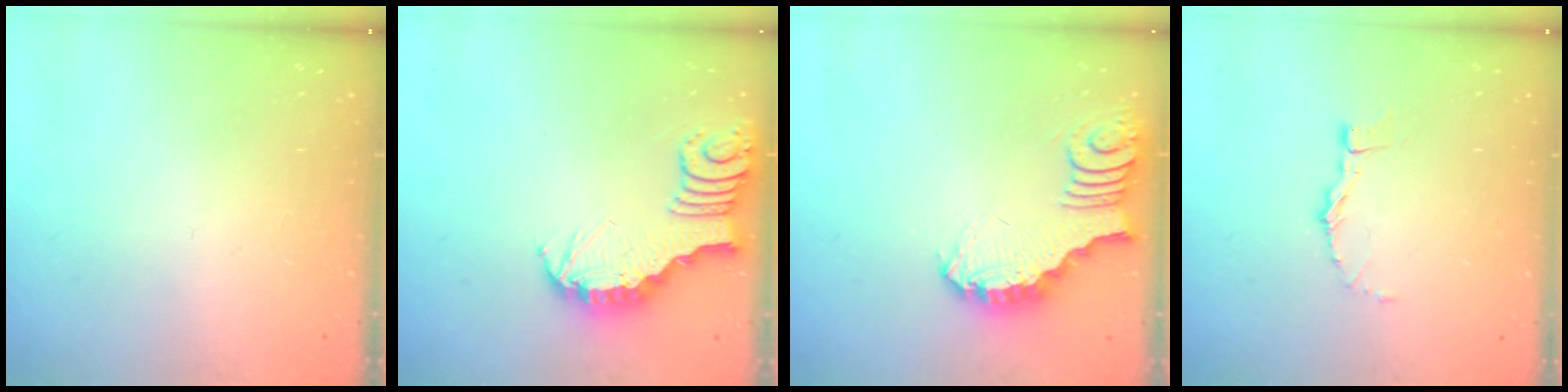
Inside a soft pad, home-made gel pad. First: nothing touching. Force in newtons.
{"total": 3.9, "press": 3.9, "slide": 0.2}
{"total": 4.7, "press": 4.7, "slide": 0.5}
{"total": 3.3, "press": 3.3, "slide": 0.4}